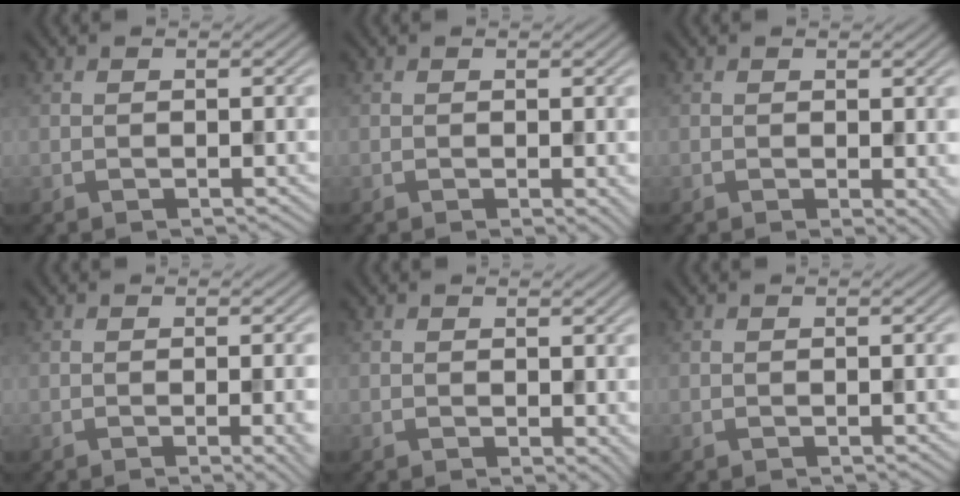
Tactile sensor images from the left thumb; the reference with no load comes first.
{"total": 0.9, "force": [0.0, 0.4, 0.8], "torque": [-0.008, -0.005, 0.000]}
{"total": 1.7, "force": [0.1, 0.9, 1.5], "torque": [-0.015, -0.007, 0.004]}
{"total": 3.2, "force": [-0.7, 0.7, 3.0], "torque": [-0.038, 0.000, -0.012]}
{"total": 1.5, "force": [0.2, 1.0, 1.2], "torque": [-0.013, -0.006, 0.006]}
{"total": 0.0}